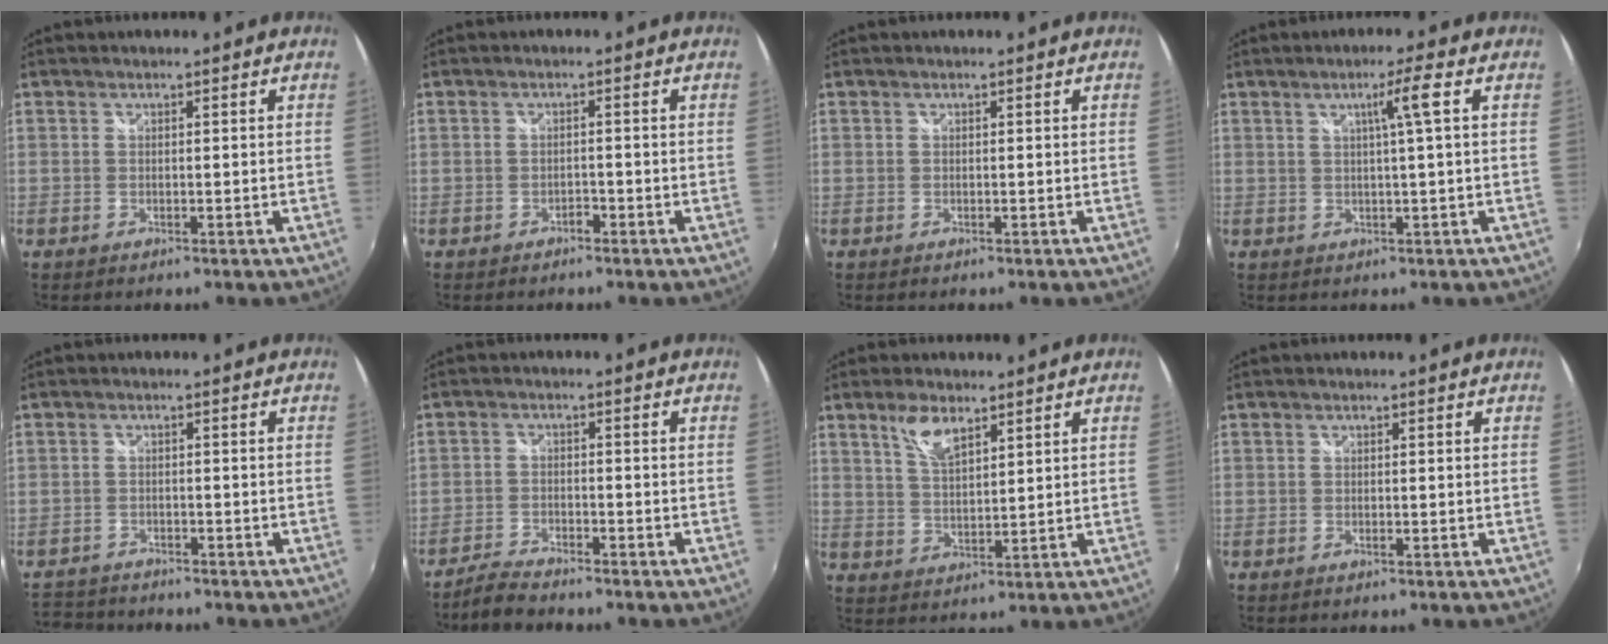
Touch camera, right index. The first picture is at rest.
{"total": 1.2, "force": [-1.0, 0.5, 0.3], "torque": [-0.007, 0.001, -0.016]}
{"total": 0.0}
{"total": 3.9, "force": [1.0, -1.0, 3.6], "torque": [-0.064, 0.000, 0.019]}
{"total": 5.5, "force": [-5.0, 2.1, 0.5], "torque": [-0.032, 0.003, -0.095]}
{"total": 4.7, "force": [-4.4, 0.8, 1.5], "torque": [-0.051, -0.009, -0.087]}
{"total": 5.9, "force": [3.8, 2.2, 3.9], "torque": [-0.073, 0.003, 0.075]}
{"total": 0.6, "force": [-0.3, -0.1, 0.5], "torque": [-0.009, 0.000, -0.005]}